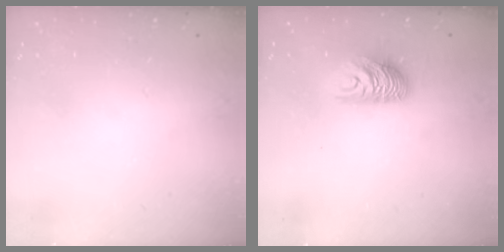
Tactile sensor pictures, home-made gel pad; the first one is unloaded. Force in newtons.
{"total": 9.3, "press": 9.2, "slide": 0.7}